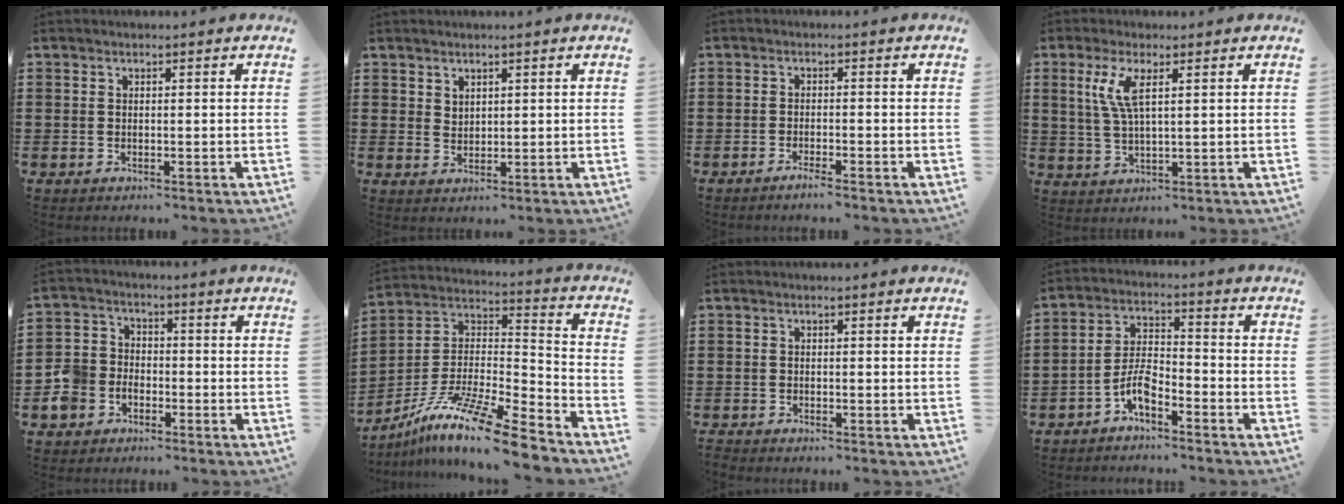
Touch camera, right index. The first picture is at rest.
{"total": 3.1, "force": [2.3, 2.0, 0.4], "torque": [-0.015, 0.006, 0.044]}
{"total": 1.8, "force": [-1.6, -0.3, 0.7], "torque": [-0.012, -0.005, -0.029]}
{"total": 5.4, "force": [2.0, 1.4, 4.9], "torque": [-0.110, 0.001, 0.030]}
{"total": 5.6, "force": [-3.1, 4.4, 1.7], "torque": [-0.081, 0.002, -0.072]}
{"total": 13.8, "force": [-10.8, 0.8, 8.5], "torque": [-0.153, 0.014, -0.205]}
{"total": 1.0, "force": [-1.0, -0.1, -0.1], "torque": [-0.001, -0.001, -0.020]}
{"total": 5.4, "force": [-3.7, 1.9, 3.4], "torque": [-0.089, 0.002, -0.078]}